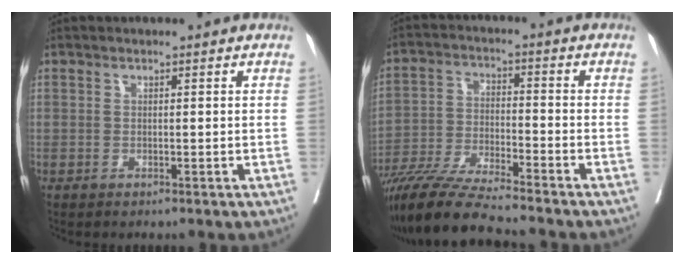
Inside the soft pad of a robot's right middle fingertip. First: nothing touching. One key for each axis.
{"total": 11.5, "fx": -10.3, "fy": -0.5, "fz": 5.0, "tx": -0.094, "ty": -0.024, "tz": -0.188}